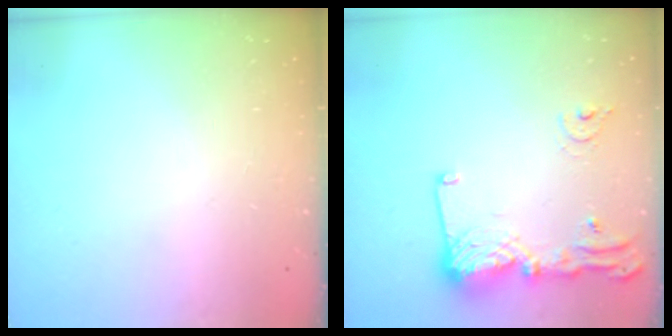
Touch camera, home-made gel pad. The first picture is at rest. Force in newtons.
{"total": 15.0, "press": 14.9, "slide": 1.6}